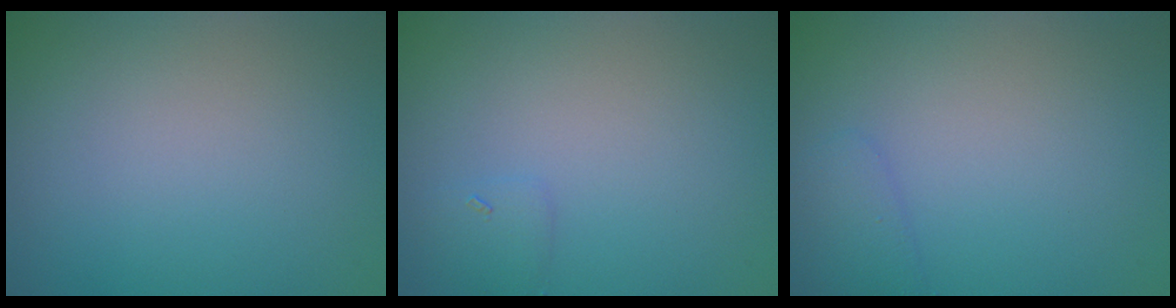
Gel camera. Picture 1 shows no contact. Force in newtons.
{"total": 0.9, "press": 0.9, "slide": 0.1}
{"total": 1.3, "press": 1.3, "slide": 0.1}